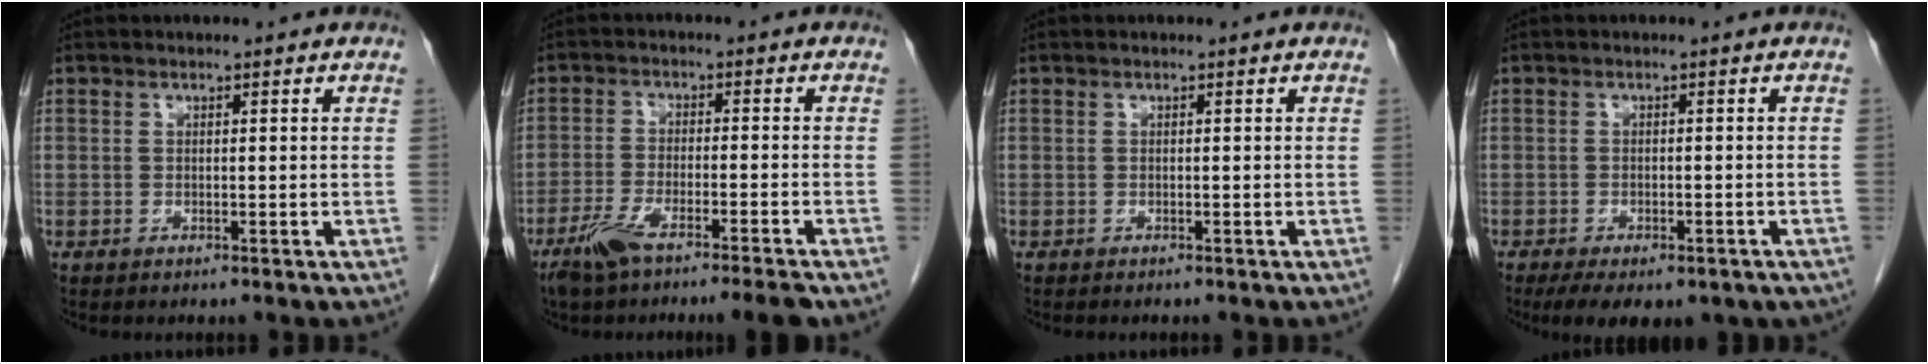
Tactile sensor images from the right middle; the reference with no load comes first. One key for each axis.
{"total": 7.9, "fx": -5.9, "fy": 0.3, "fz": 5.3, "tx": -0.094, "ty": -0.014, "tz": -0.105}
{"total": 0.9, "fx": -0.8, "fy": 0.2, "fz": 0.3, "tx": -0.009, "ty": -0.002, "tz": -0.010}
{"total": 10.7, "fx": -7.2, "fy": 4.8, "fz": 6.3, "tx": -0.096, "ty": -0.005, "tz": -0.091}